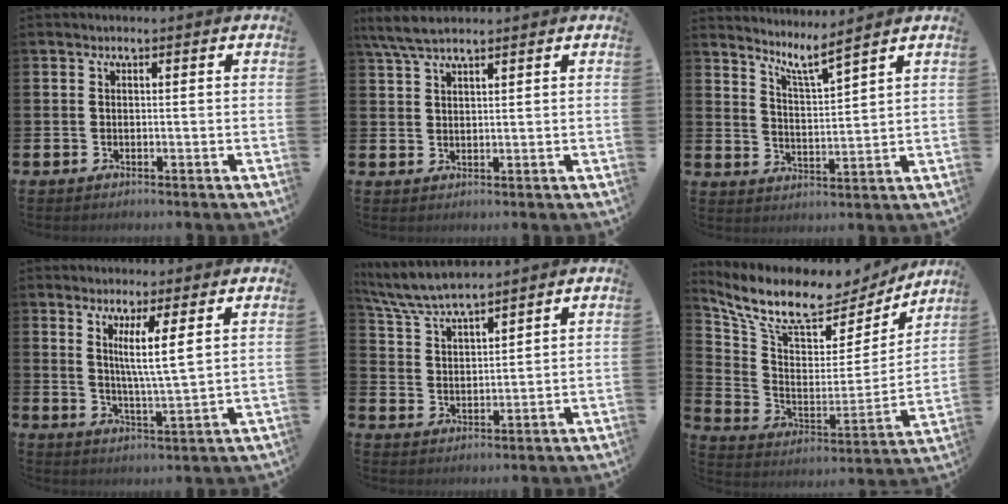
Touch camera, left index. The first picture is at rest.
{"total": 5.1, "force": [4.3, 1.1, 2.5], "torque": [-0.064, -0.005, 0.080]}
{"total": 5.3, "force": [5.0, -0.2, 1.9], "torque": [-0.052, -0.035, 0.082]}
{"total": 5.0, "force": [3.4, -0.5, 3.7], "torque": [-0.063, -0.028, 0.051]}
{"total": 6.7, "force": [6.4, 0.6, 1.7], "torque": [-0.062, -0.027, 0.117]}
{"total": 10.1, "force": [8.5, 4.0, 3.8], "torque": [-0.116, -0.055, 0.148]}